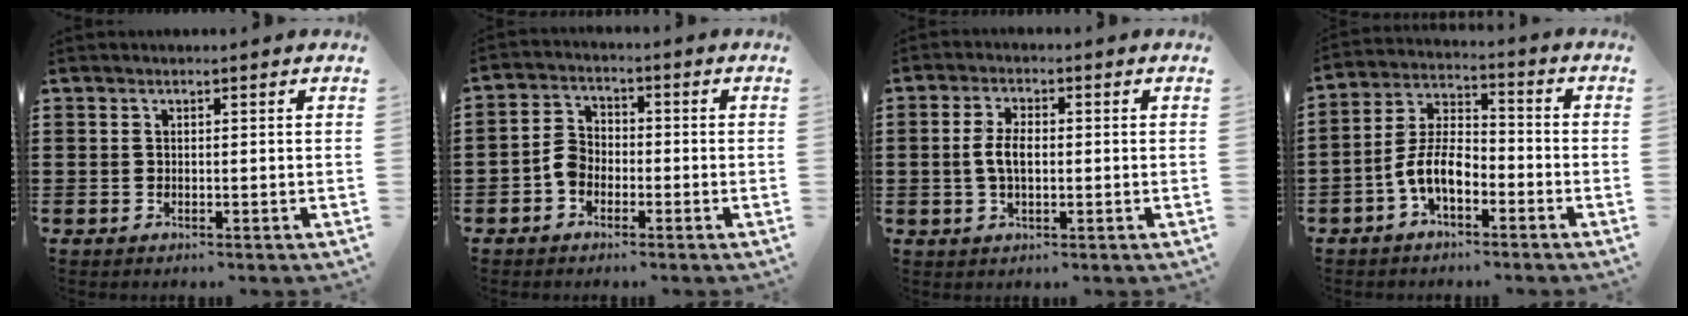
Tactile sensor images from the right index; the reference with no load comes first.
{"total": 4.0, "force": [-1.8, 2.9, 2.1], "torque": [-0.057, 0.008, -0.040]}
{"total": 4.1, "force": [-0.1, 2.0, 3.6], "torque": [-0.084, 0.001, -0.008]}
{"total": 7.5, "force": [-3.5, 3.8, 5.4], "torque": [-0.134, 0.003, -0.074]}